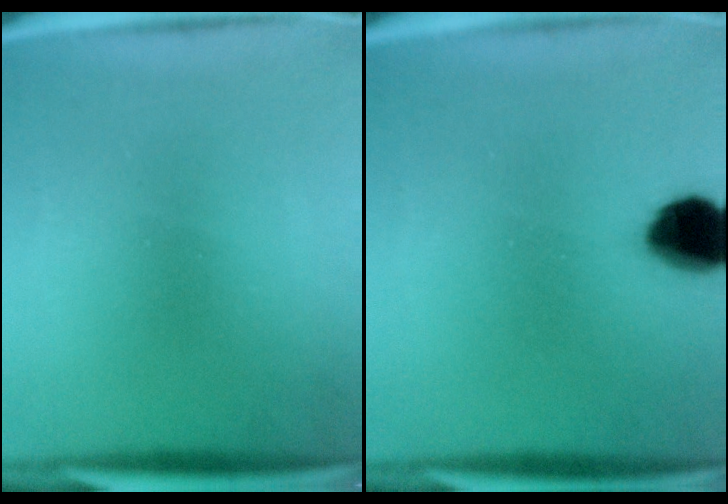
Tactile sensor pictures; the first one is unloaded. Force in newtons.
{"total": 10.5}